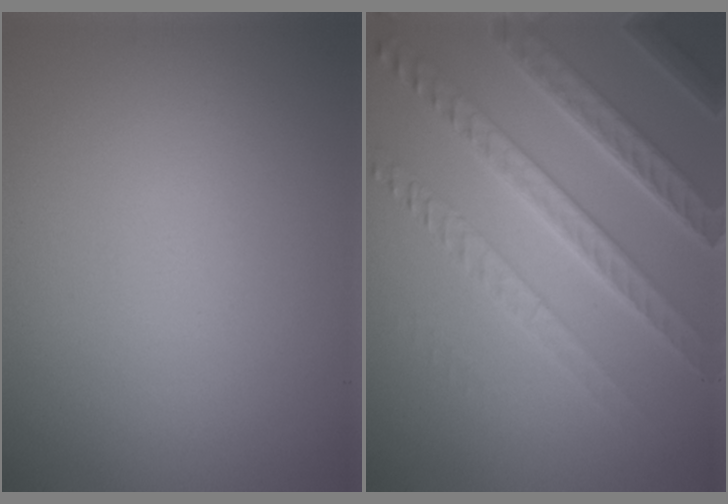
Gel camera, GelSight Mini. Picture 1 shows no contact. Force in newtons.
{"total": 7.2, "press": 5.1, "slide": 5.1}